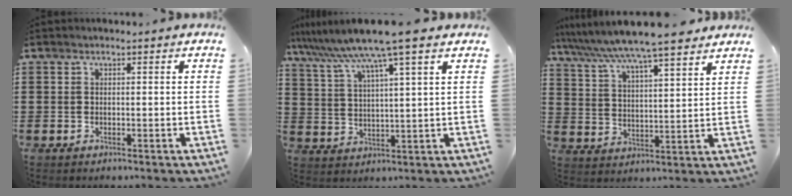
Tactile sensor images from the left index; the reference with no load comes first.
{"total": 8.8, "force": [6.8, -0.8, 5.4], "torque": [-0.128, -0.036, 0.111]}
{"total": 7.0, "force": [6.3, -0.4, 3.1], "torque": [-0.086, -0.035, 0.103]}